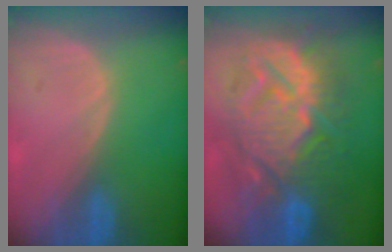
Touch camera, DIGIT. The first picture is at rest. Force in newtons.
{"total": 14.0, "press": 13.9, "slide": 1.4}